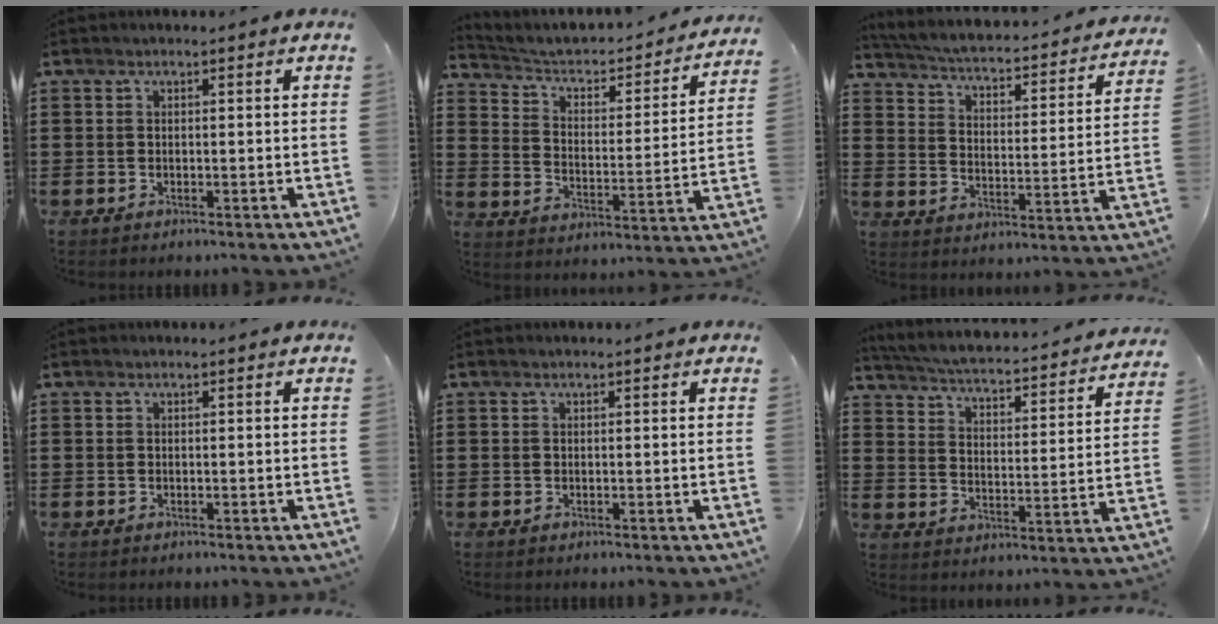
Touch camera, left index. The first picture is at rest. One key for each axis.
{"total": 2.8, "fx": 1.9, "fy": 1.6, "fz": 1.3, "tx": -0.042, "ty": -0.021, "tz": 0.020}
{"total": 2.5, "fx": 2.3, "fy": -0.1, "fz": 1.0, "tx": -0.039, "ty": -0.032, "tz": 0.028}
{"total": 0.0}
{"total": 0.0}
{"total": 3.1, "fx": 3.0, "fy": -0.3, "fz": 0.9, "tx": -0.038, "ty": -0.032, "tz": 0.040}